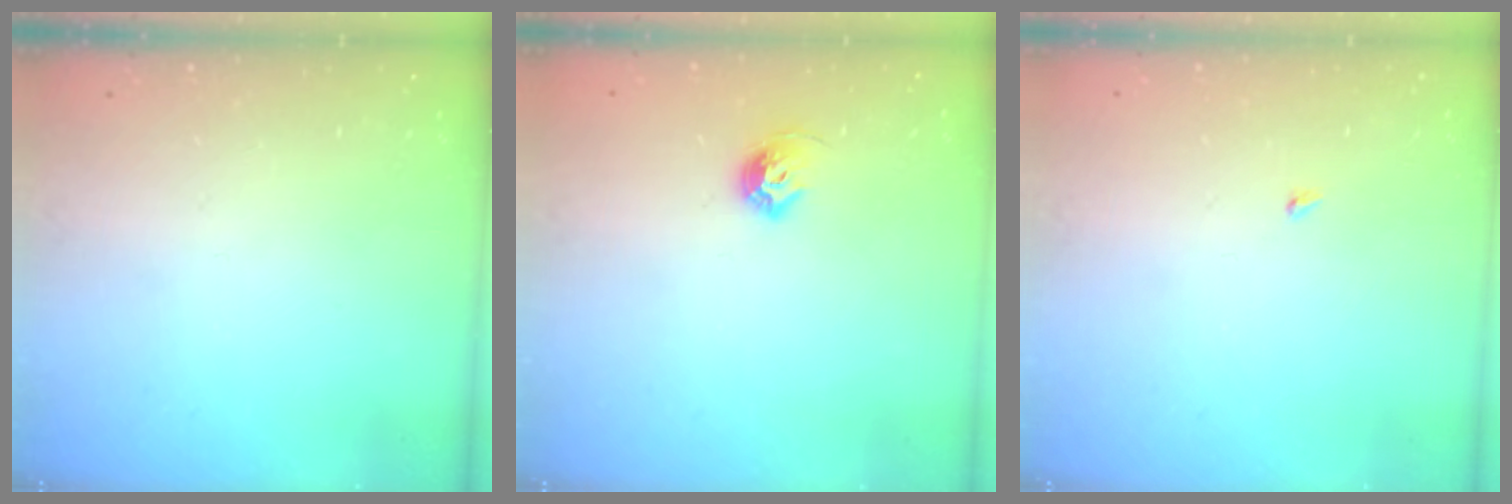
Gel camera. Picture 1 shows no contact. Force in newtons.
{"total": 7.6, "press": 7.5, "slide": 1.1}
{"total": 1.9, "press": 1.9, "slide": 0.3}